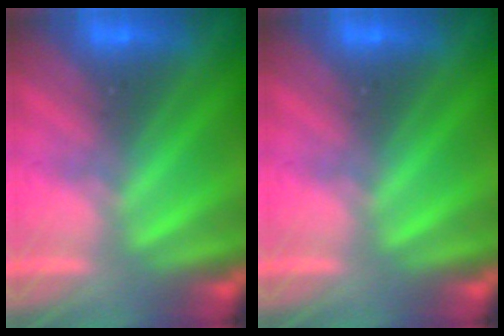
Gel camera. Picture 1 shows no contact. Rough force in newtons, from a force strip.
{"total": 0.0}